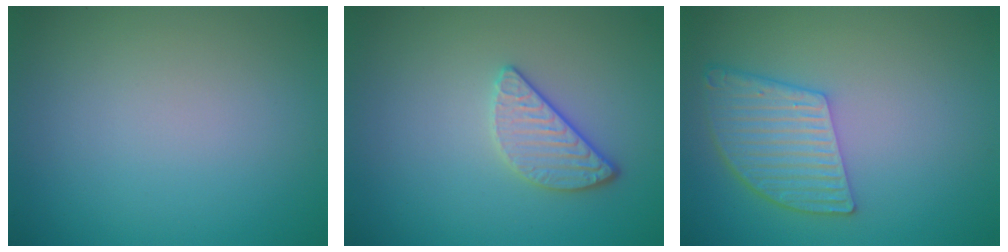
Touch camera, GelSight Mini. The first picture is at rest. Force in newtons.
{"total": 2.4, "press": 2.1, "slide": 1.1}
{"total": 5.2, "press": 3.9, "slide": 3.4}